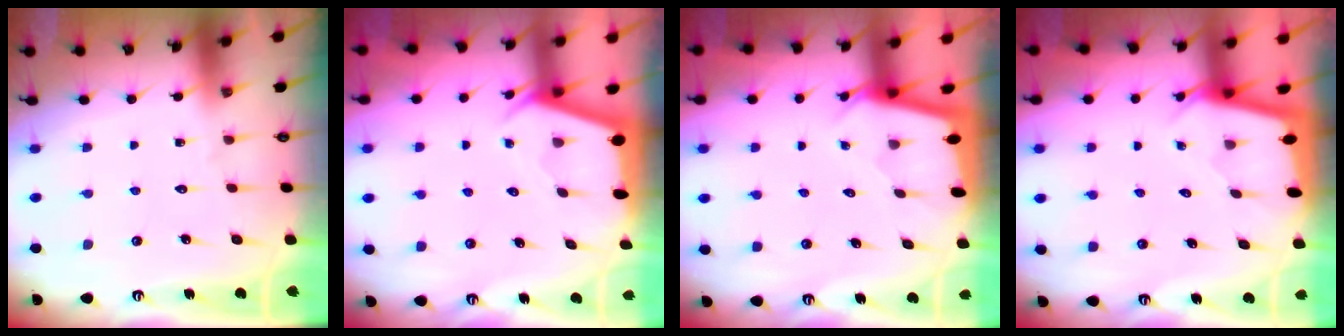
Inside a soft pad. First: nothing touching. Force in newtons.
{"total": 2.4, "press": 2.4, "slide": 0.3}
{"total": 2.0, "press": 2.0, "slide": 0.1}
{"total": 2.0, "press": 2.0, "slide": 0.1}